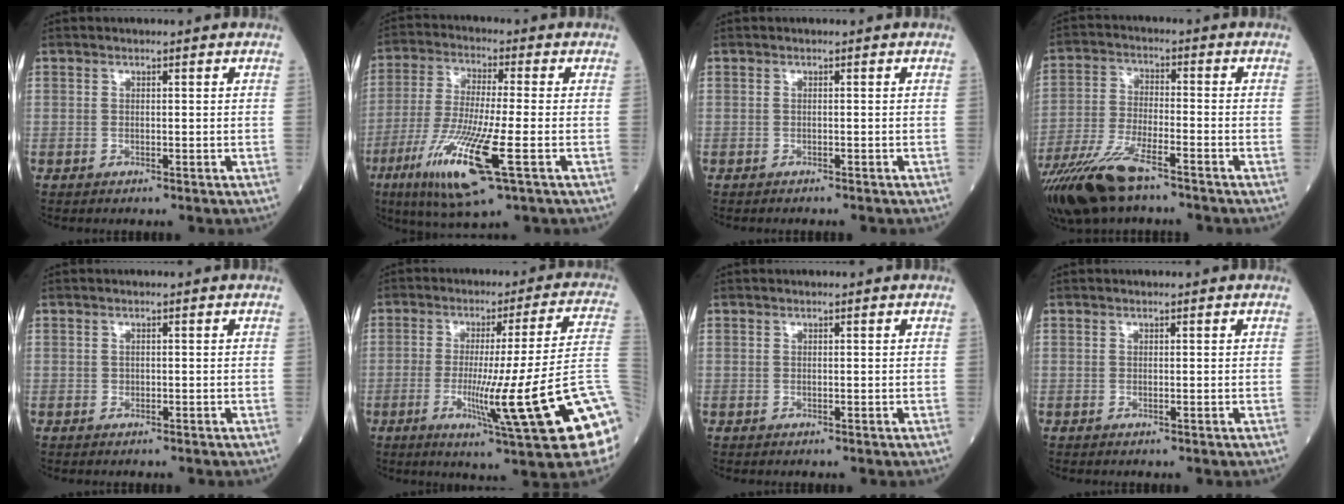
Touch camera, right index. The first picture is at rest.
{"total": 14.4, "force": [-5.7, 1.2, 13.2], "torque": [-0.272, -0.033, -0.102]}
{"total": 1.2, "force": [-1.1, 0.0, 0.4], "torque": [-0.009, -0.002, -0.014]}
{"total": 12.8, "force": [-9.2, 3.4, 8.1], "torque": [-0.165, -0.025, -0.173]}
{"total": 0.0}
{"total": 18.9, "force": [-8.1, 0.3, 17.1], "torque": [-0.249, -0.005, -0.125]}
{"total": 0.0}
{"total": 0.0}